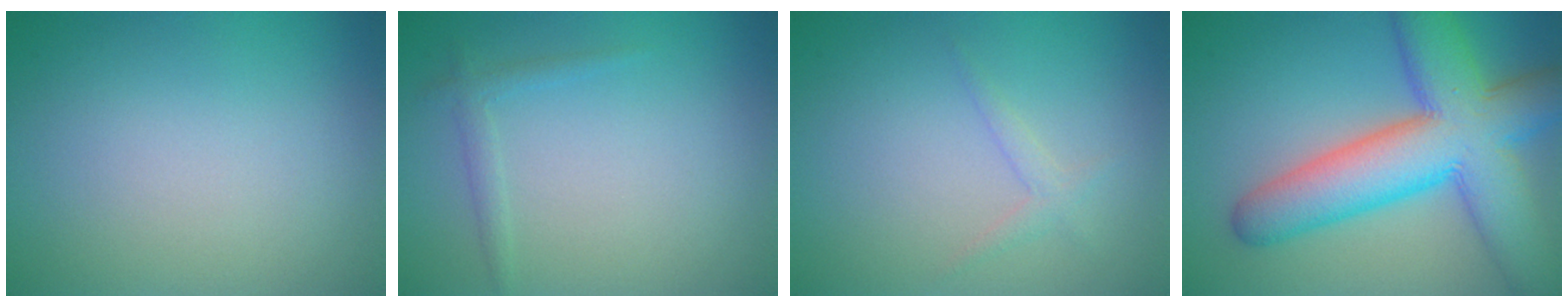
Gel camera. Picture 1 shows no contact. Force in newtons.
{"total": 1.2, "press": 1.2, "slide": 0.0}
{"total": 1.1, "press": 1.1, "slide": 0.1}
{"total": 11.2, "press": 11.2, "slide": 0.3}